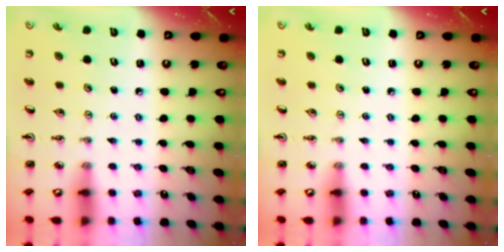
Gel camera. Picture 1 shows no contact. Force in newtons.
{"total": 0.0}